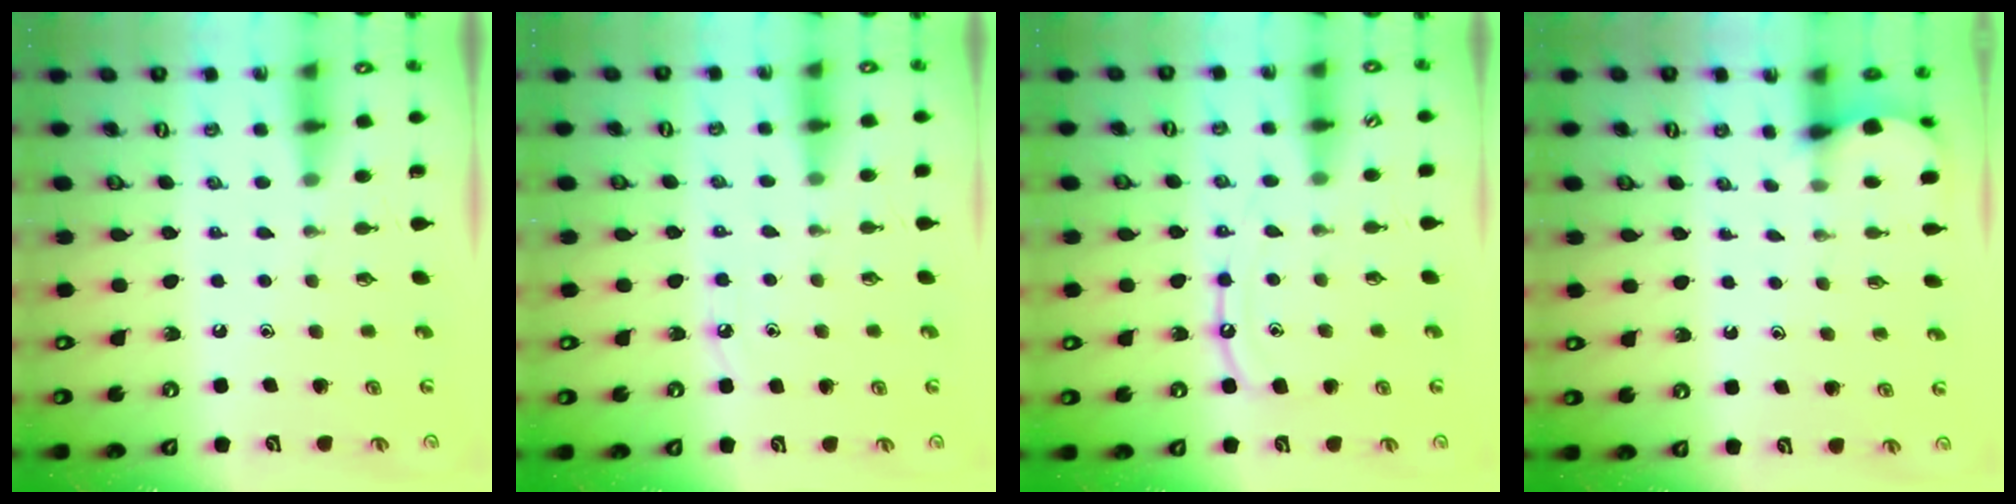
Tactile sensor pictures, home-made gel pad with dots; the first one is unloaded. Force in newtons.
{"total": 4.9, "press": 4.9, "slide": 0.7}
{"total": 9.2, "press": 9.2, "slide": 0.8}
{"total": 2.8, "press": 2.8, "slide": 0.3}